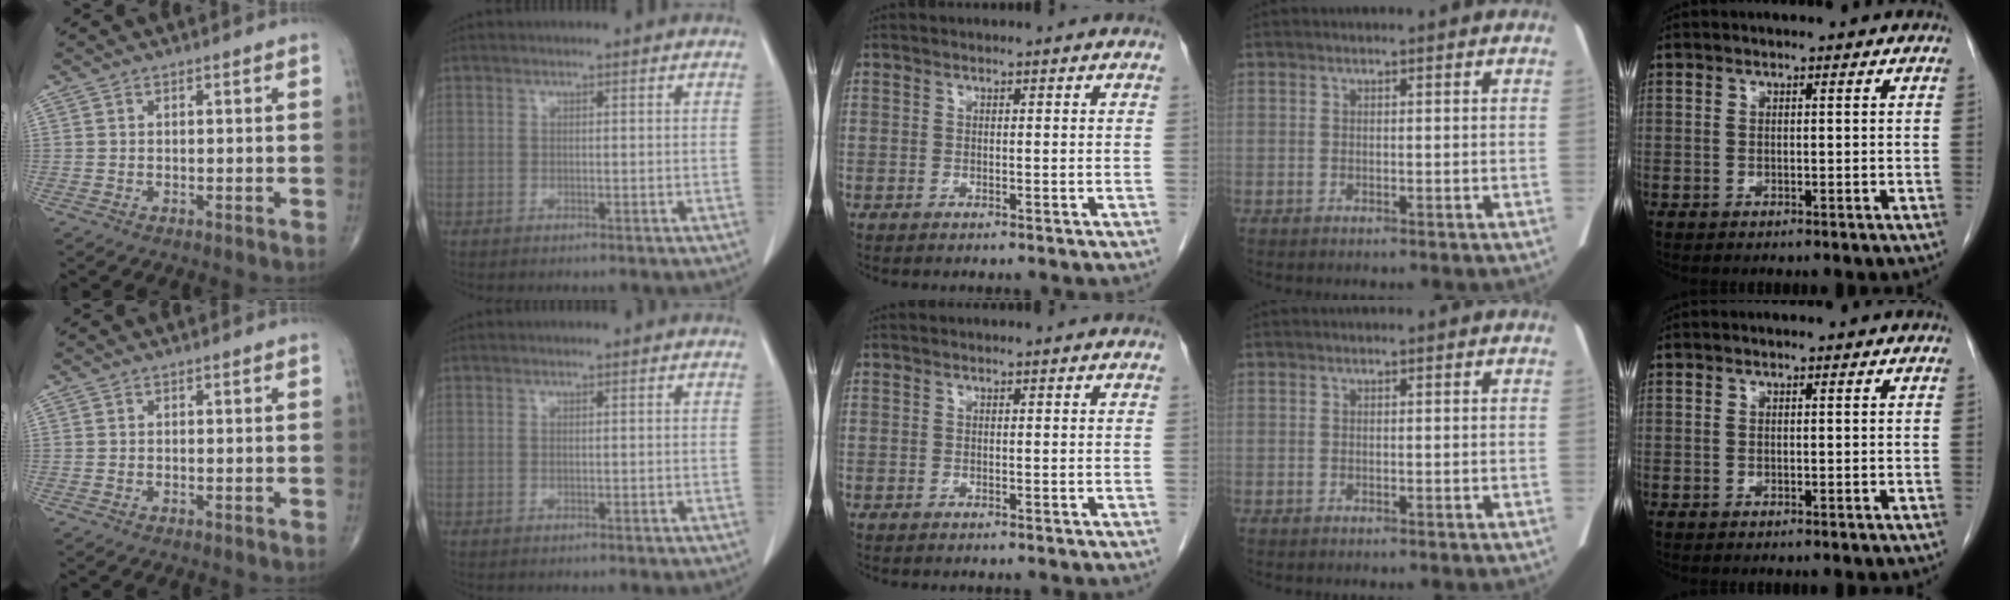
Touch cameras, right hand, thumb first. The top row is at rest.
{}